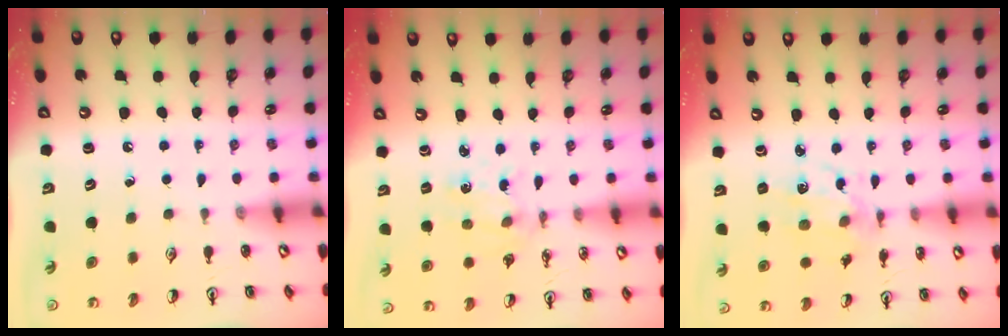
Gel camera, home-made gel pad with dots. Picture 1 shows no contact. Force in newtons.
{"total": 1.4, "press": 1.4, "slide": 0.2}
{"total": 5.5, "press": 5.2, "slide": 1.7}